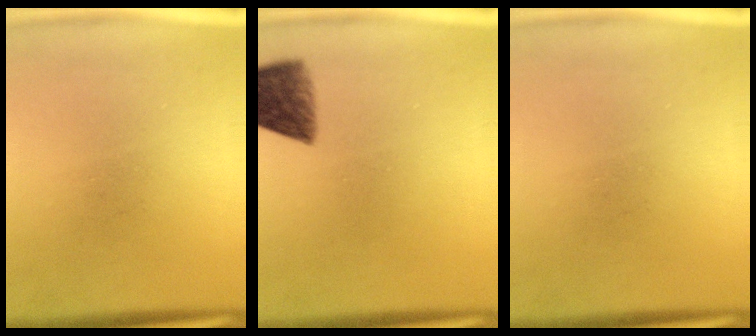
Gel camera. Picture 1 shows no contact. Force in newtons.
{"total": 7.4}
{"total": 0.0}